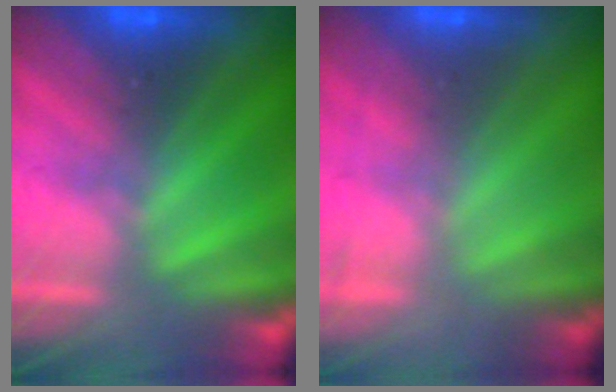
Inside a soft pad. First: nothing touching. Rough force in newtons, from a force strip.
{"total": 2.2}